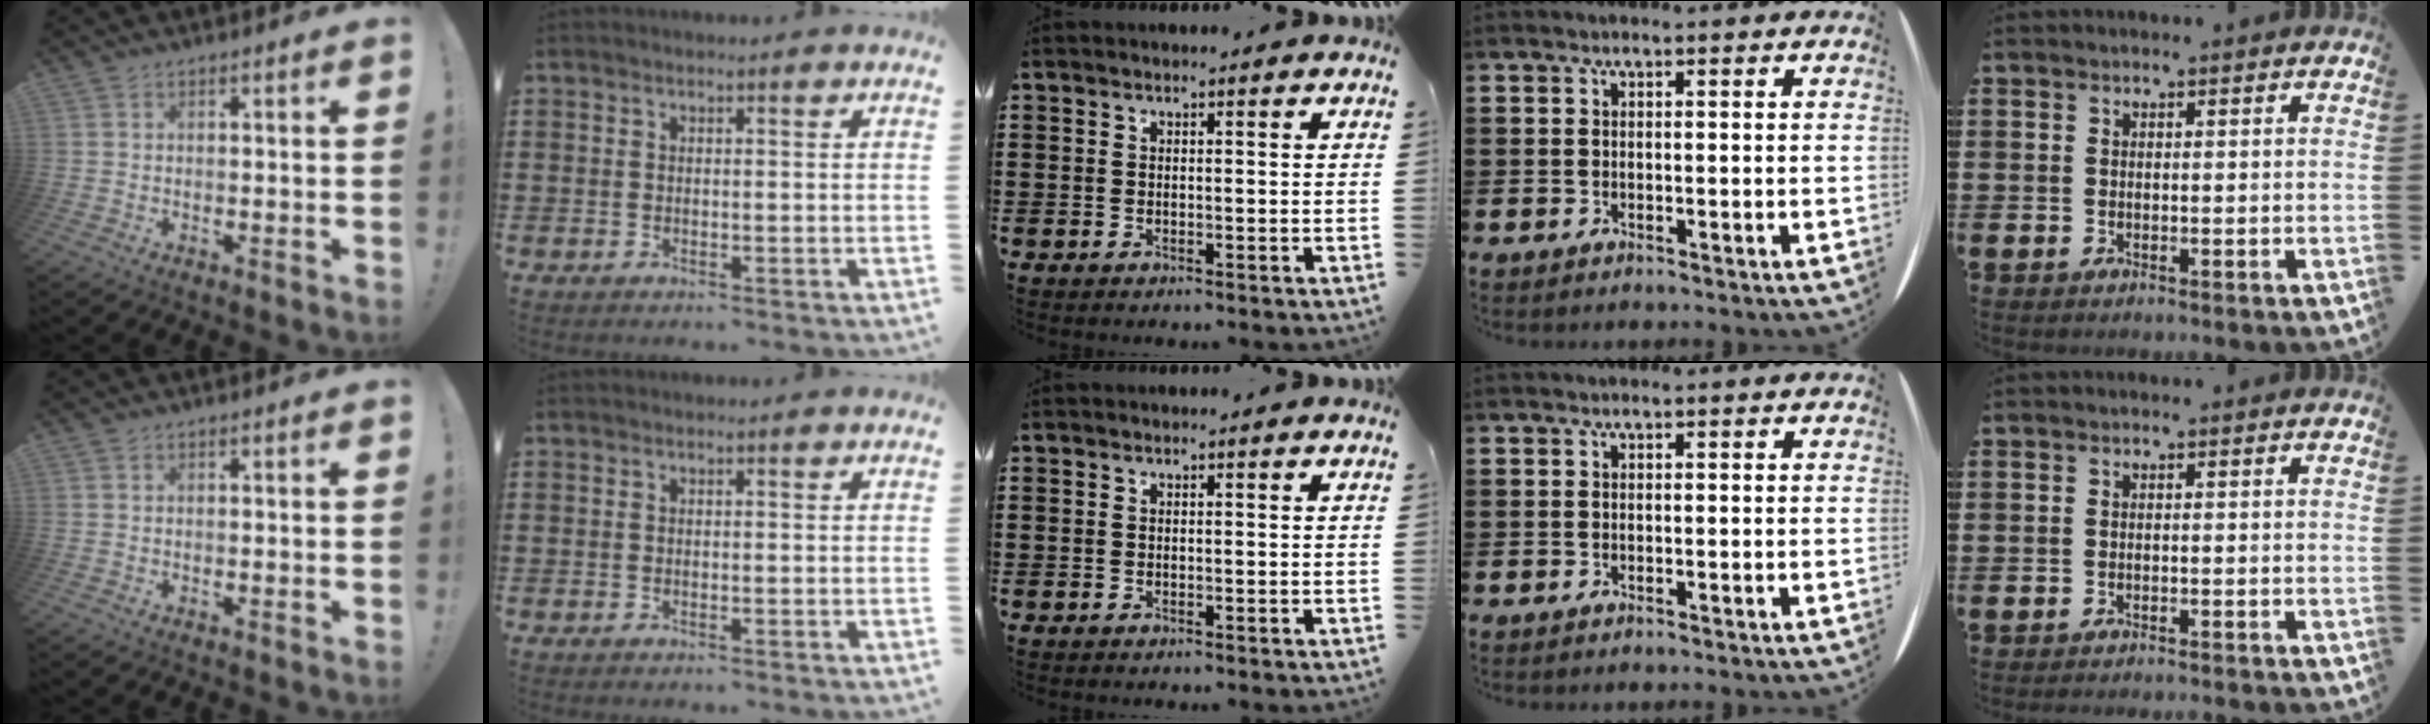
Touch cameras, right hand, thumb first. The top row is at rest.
{"little": {"total": 0.9, "force": [-0.9, -0.2, 0.0], "torque": [0.001, -0.001, -0.018]}}